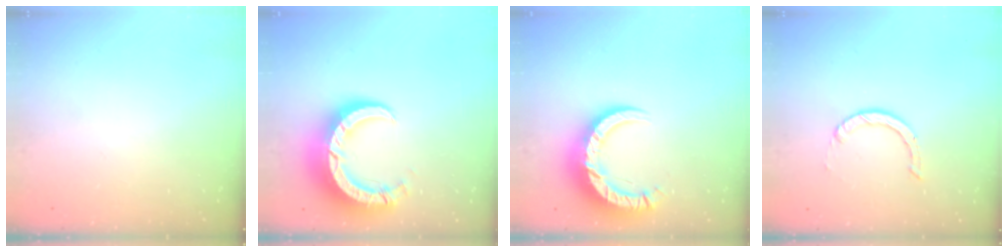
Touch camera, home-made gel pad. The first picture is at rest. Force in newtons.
{"total": 11.5, "press": 11.5, "slide": 1.1}
{"total": 12.6, "press": 12.5, "slide": 1.3}
{"total": 0.8, "press": 0.8, "slide": 0.1}